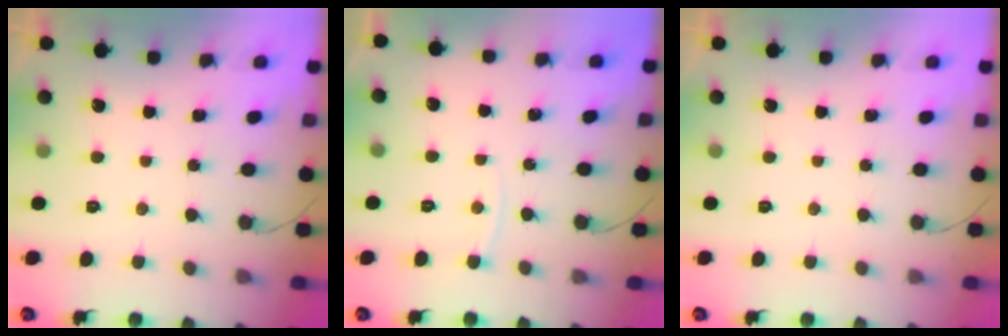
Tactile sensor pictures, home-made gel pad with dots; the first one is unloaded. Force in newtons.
{"total": 3.2, "press": 3.1, "slide": 0.4}
{"total": 0.0}